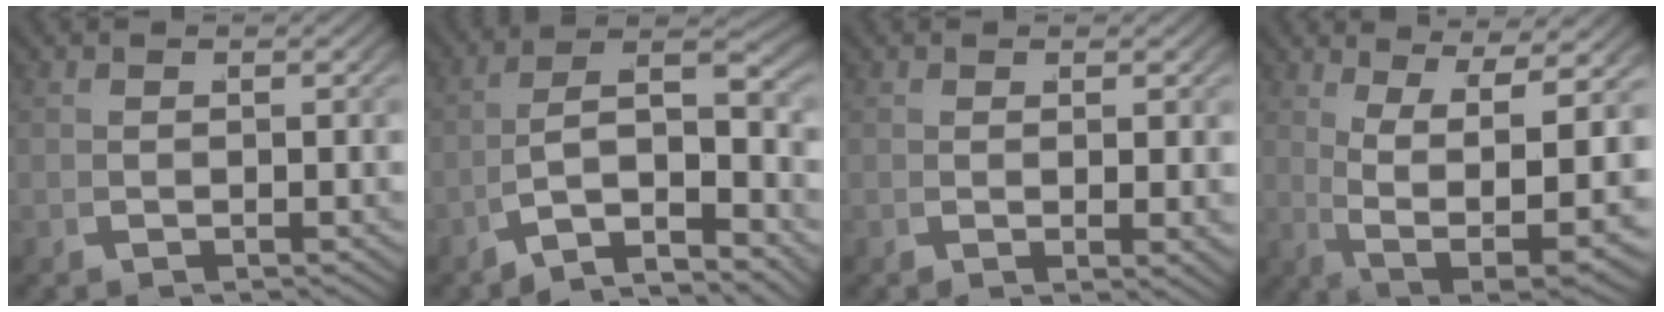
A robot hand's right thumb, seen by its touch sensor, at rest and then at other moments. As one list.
[{"total": 10.0, "force": [-1.8, 6.3, 7.6], "torque": [-0.155, -0.038, -0.018]}, {"total": 1.5, "force": [0.3, 0.5, 1.4], "torque": [-0.024, 0.002, 0.003]}, {"total": 9.5, "force": [0.1, 4.8, 8.2], "torque": [-0.141, -0.037, 0.030]}]